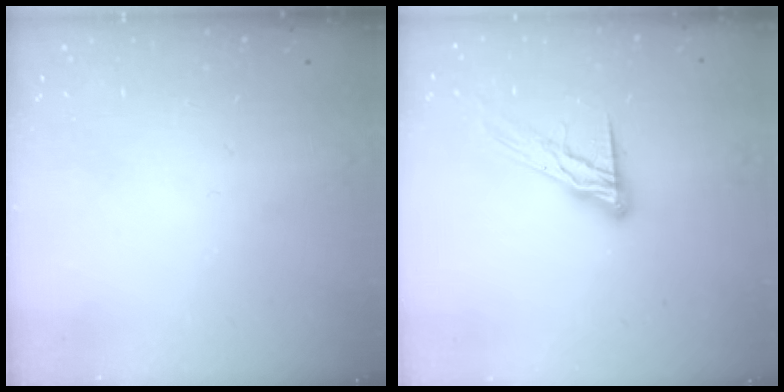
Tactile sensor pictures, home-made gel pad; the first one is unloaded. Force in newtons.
{"total": 11.6, "press": 11.6, "slide": 0.9}